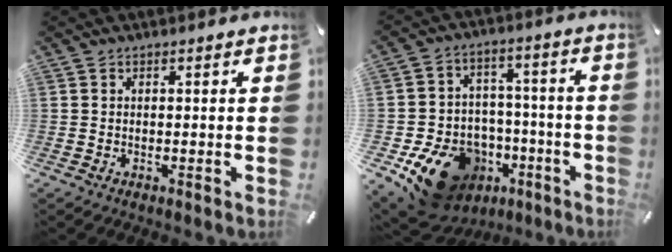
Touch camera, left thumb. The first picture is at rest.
{"total": 16.8, "force": [-8.6, 12.2, 7.9], "torque": [-0.120, 0.047, -0.128]}